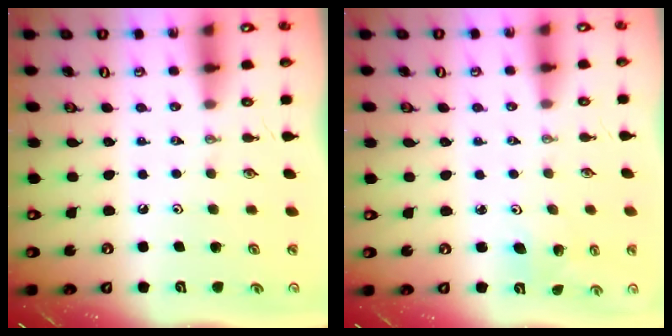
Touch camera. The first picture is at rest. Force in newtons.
{"total": 3.5, "press": 3.2, "slide": 1.4}